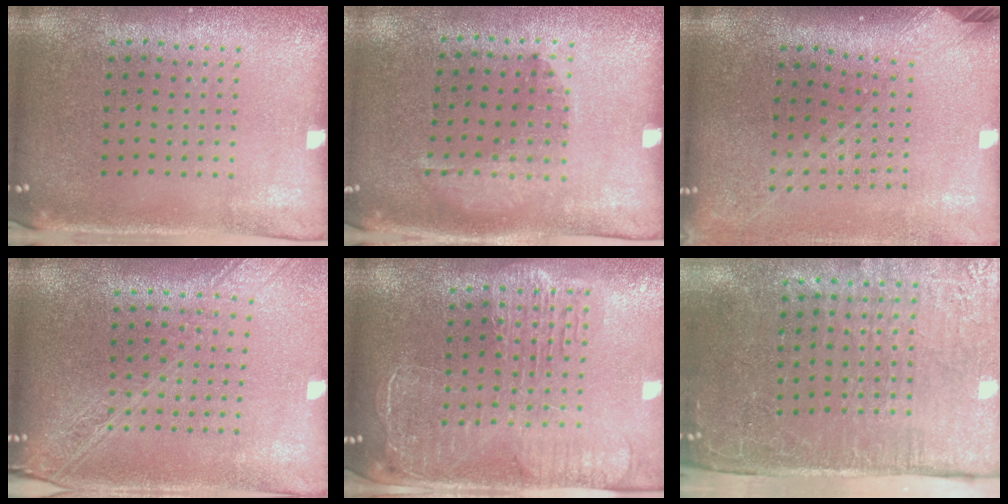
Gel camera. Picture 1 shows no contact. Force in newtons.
{"total": 1.3, "press": 0.8, "slide": 1.0}
{"total": 2.2, "press": 1.6, "slide": 1.5}
{"total": 2.3, "press": 1.9, "slide": 1.3}
{"total": 2.5, "press": 2.2, "slide": 1.2}
{"total": 5.0, "press": 4.1, "slide": 2.8}